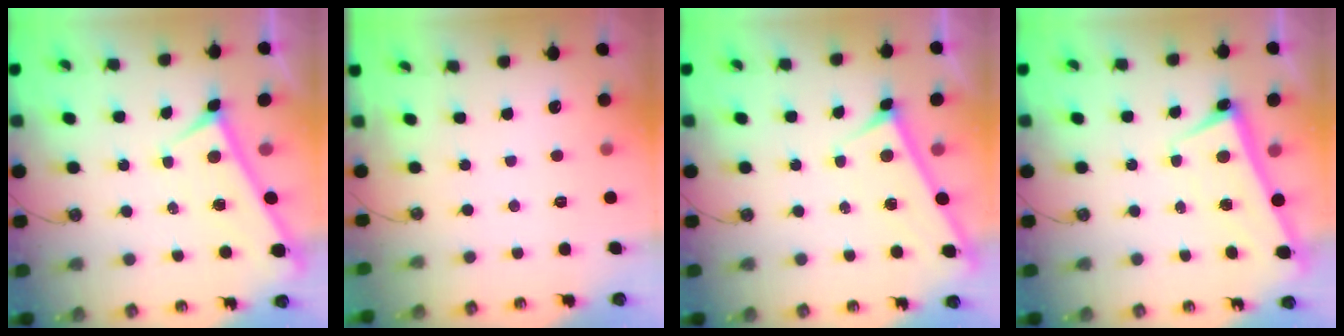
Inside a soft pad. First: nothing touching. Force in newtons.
{"total": 0.0}
{"total": 3.4, "press": 3.4, "slide": 0.4}
{"total": 2.5, "press": 2.4, "slide": 0.7}